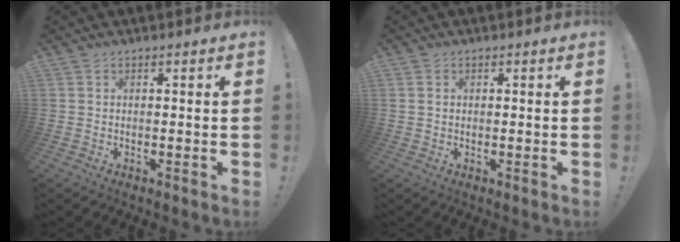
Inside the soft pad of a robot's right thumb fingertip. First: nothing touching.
{"total": 1.2, "force": [0.3, 1.0, 0.5], "torque": [-0.009, 0.003, 0.007]}